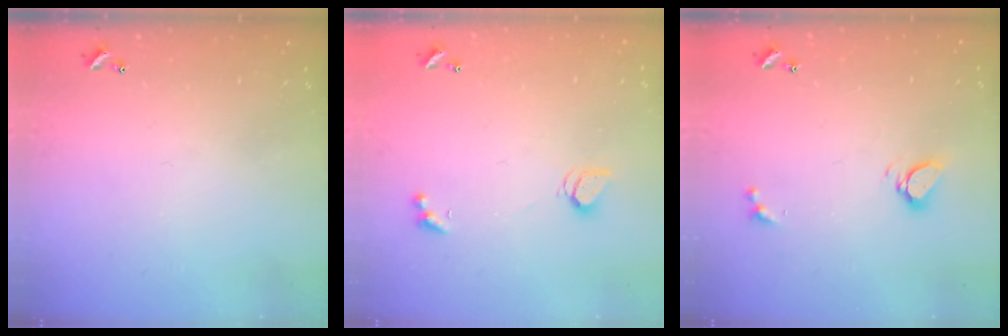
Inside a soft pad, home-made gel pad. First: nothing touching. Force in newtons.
{"total": 1.7, "press": 1.7, "slide": 0.4}
{"total": 4.4, "press": 4.4, "slide": 0.6}